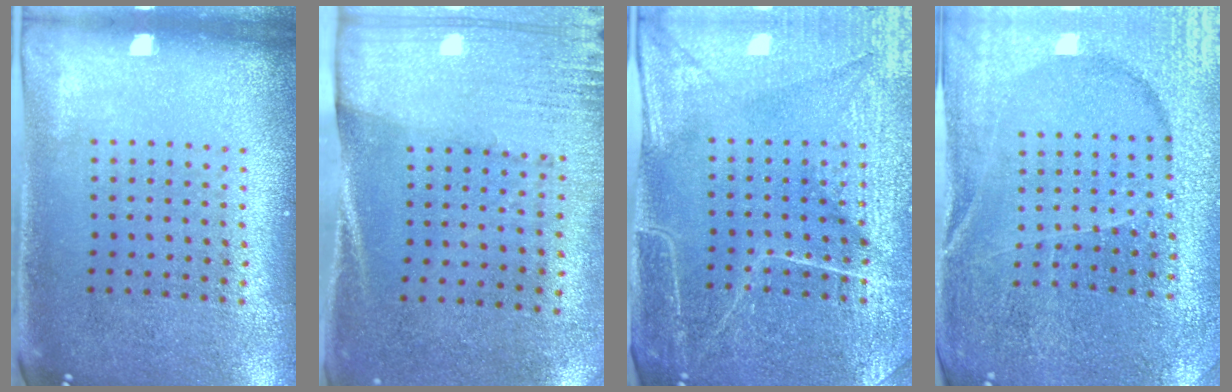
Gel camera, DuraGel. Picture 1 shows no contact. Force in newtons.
{"total": 2.7, "press": 2.3, "slide": 1.4}
{"total": 4.5, "press": 4.2, "slide": 1.5}
{"total": 3.1, "press": 3.0, "slide": 0.4}